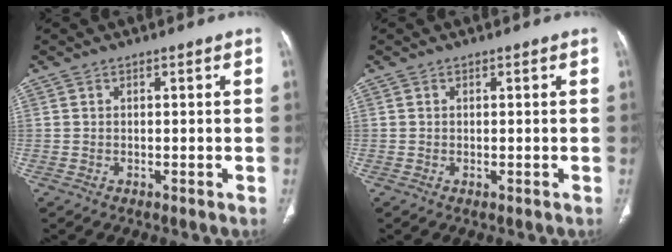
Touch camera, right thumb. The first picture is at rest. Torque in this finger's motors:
{"motor_torque": [0.62, 0.58, 0.11, -0.64, 0.03]}